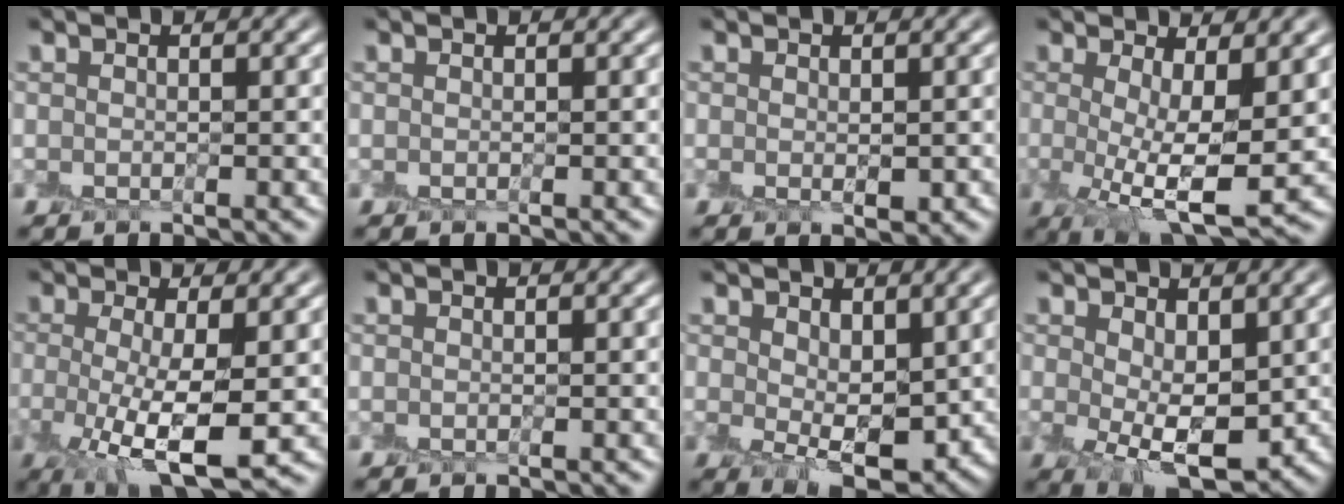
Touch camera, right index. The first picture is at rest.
{"total": 0.0}
{"total": 1.4, "force": [-0.2, 0.7, 1.2], "torque": [-0.028, -0.005, 0.002]}
{"total": 6.9, "force": [0.4, 2.2, 6.6], "torque": [-0.120, -0.016, 0.012]}
{"total": 6.7, "force": [-0.9, 1.9, 6.4], "torque": [-0.126, -0.016, -0.010]}
{"total": 0.0}
{"total": 4.4, "force": [0.8, 2.5, 3.5], "torque": [-0.066, -0.014, 0.021]}
{"total": 5.3, "force": [0.2, 2.9, 4.4], "torque": [-0.086, -0.012, 0.013]}